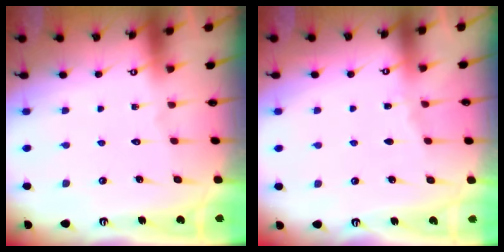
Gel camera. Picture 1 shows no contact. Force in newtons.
{"total": 2.8, "press": 2.7, "slide": 0.3}